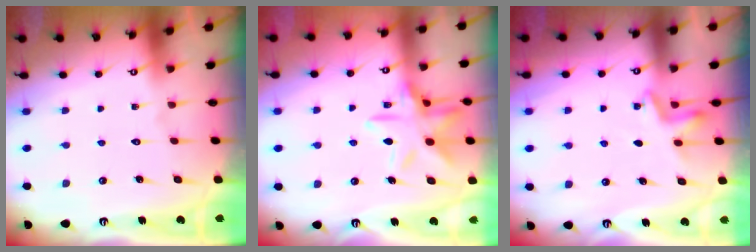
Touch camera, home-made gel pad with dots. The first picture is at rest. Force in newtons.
{"total": 12.4, "press": 12.4, "slide": 0.4}
{"total": 4.3, "press": 4.1, "slide": 1.3}